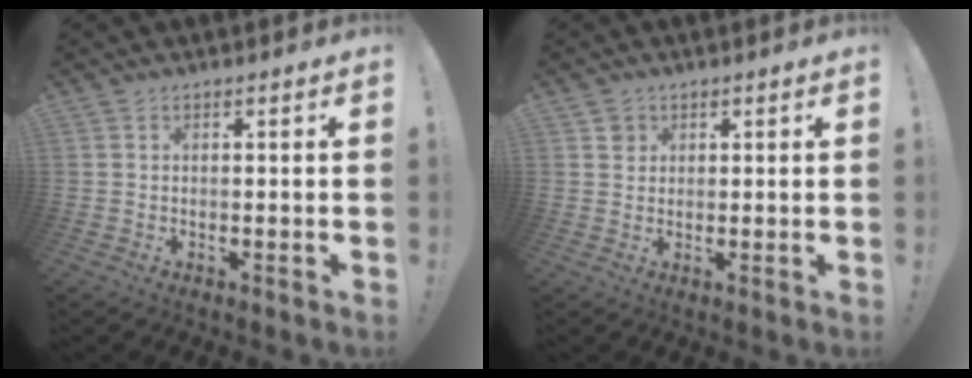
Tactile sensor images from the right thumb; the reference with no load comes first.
{"total": 2.5, "force": [1.2, 2.2, 0.3], "torque": [0.003, -0.001, 0.022]}